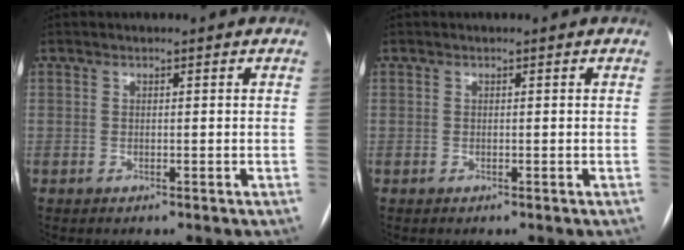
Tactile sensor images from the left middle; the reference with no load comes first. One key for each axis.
{"total": 0.0}